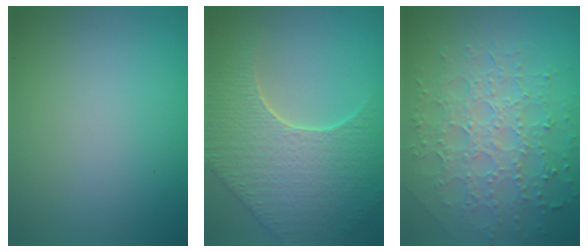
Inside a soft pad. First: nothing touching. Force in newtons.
{"total": 8.6, "press": 6.1, "slide": 6.1}
{"total": 7.3, "press": 5.2, "slide": 5.1}